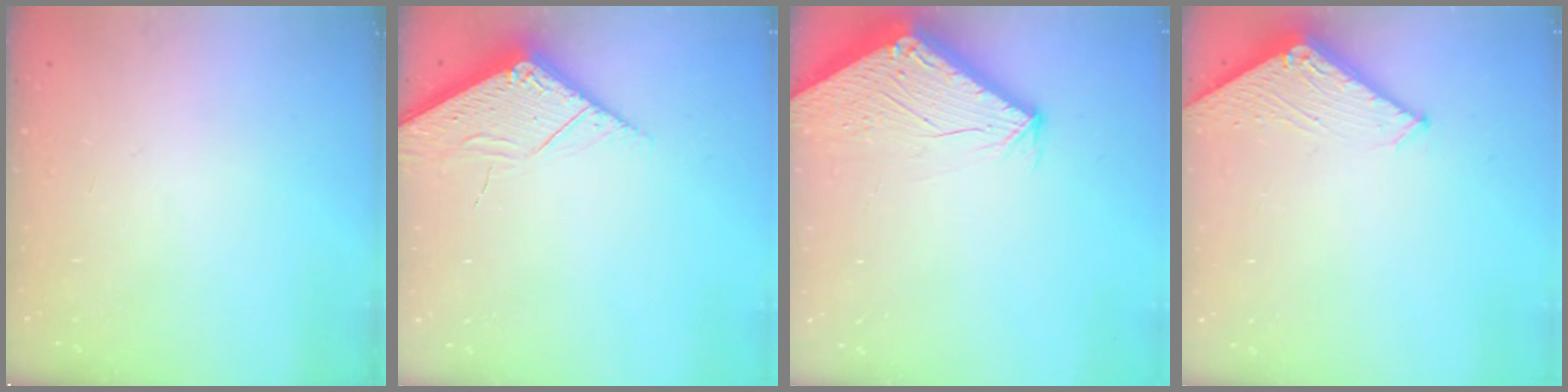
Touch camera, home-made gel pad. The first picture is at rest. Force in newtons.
{"total": 3.9, "press": 3.9, "slide": 0.4}
{"total": 2.9, "press": 2.9, "slide": 0.1}
{"total": 2.9, "press": 2.9, "slide": 0.3}